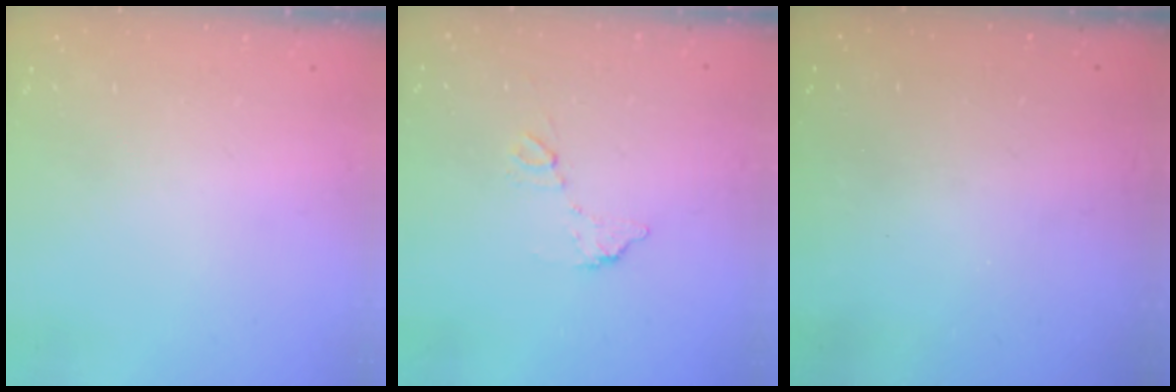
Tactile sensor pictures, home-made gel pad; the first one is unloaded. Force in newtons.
{"total": 6.7, "press": 6.7, "slide": 0.6}
{"total": 3.2, "press": 3.2, "slide": 0.1}